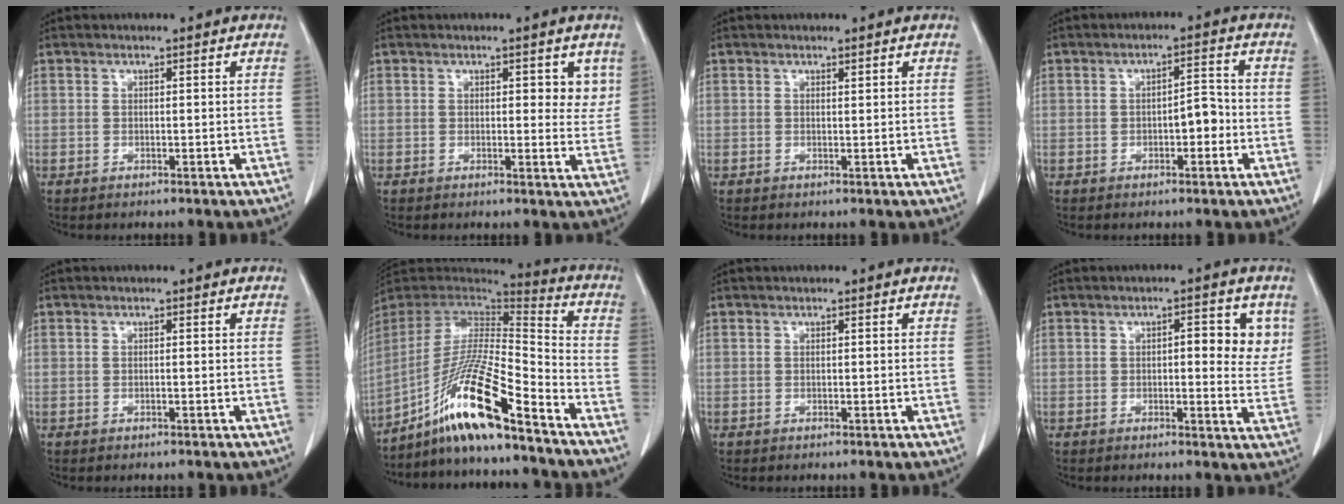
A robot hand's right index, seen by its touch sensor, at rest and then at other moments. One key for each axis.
{"total": 3.6, "fx": 1.7, "fy": 1.9, "fz": 2.6, "tx": -0.013, "ty": -0.008, "tz": 0.015}
{"total": 0.0}
{"total": 3.8, "fx": -0.9, "fy": 1.4, "fz": 3.4, "tx": -0.052, "ty": 0.014, "tz": -0.011}
{"total": 0.0}
{"total": 17.3, "fx": -11.9, "fy": 0.6, "fz": 12.6, "tx": -0.256, "ty": -0.011, "tz": -0.220}
{"total": 0.0}
{"total": 6.1, "fx": 1.9, "fy": 2.2, "fz": 5.3, "tx": -0.056, "ty": 0.001, "tz": 0.018}